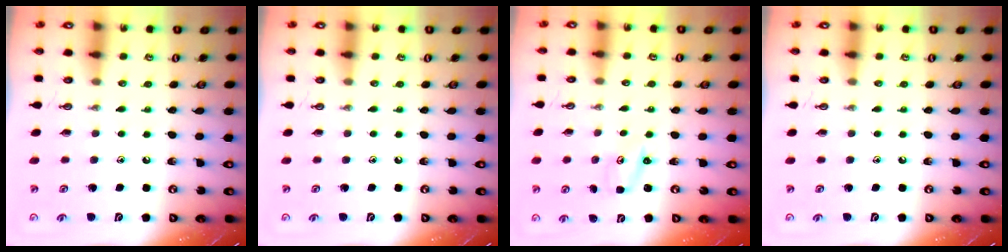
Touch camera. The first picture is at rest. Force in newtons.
{"total": 0.0}
{"total": 1.8, "press": 1.8, "slide": 0.2}
{"total": 0.0}